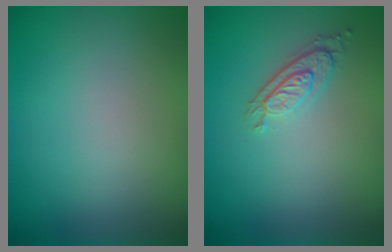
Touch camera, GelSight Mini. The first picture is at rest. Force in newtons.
{"total": 2.1, "press": 1.8, "slide": 1.1}